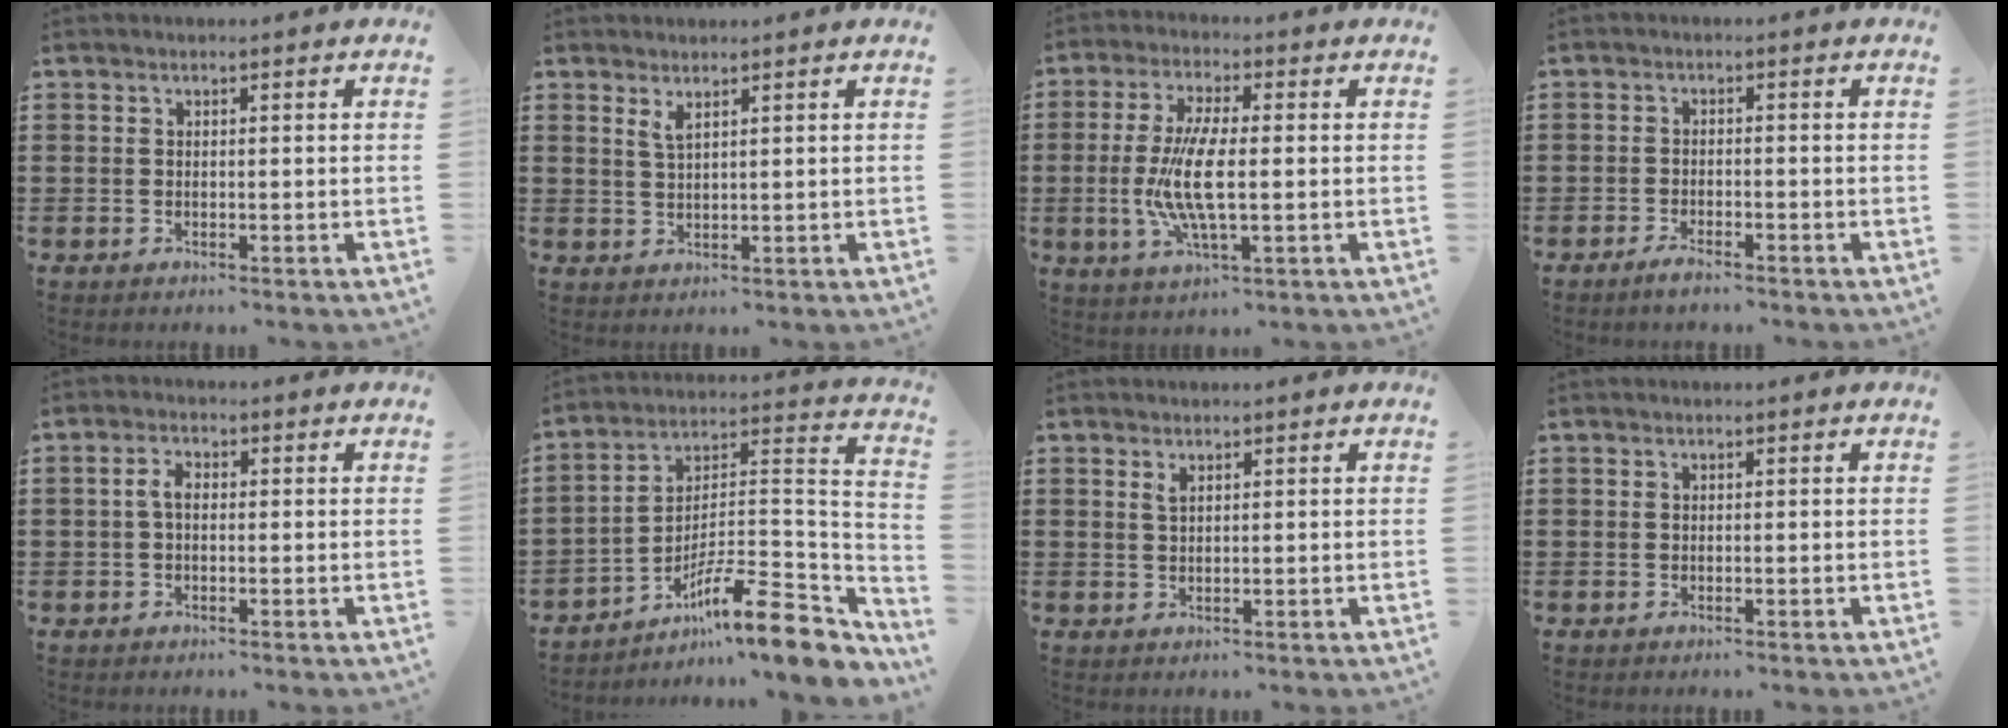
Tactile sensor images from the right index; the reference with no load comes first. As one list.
[{"total": 1.9, "force": [1.4, 0.3, 1.2], "torque": [-0.026, 0.002, 0.025]}, {"total": 9.2, "force": [-0.9, 2.6, 8.7], "torque": [-0.188, -0.014, -0.021]}, {"total": 1.9, "force": [-1.6, 0.2, 0.9], "torque": [-0.015, 0.002, -0.031]}, {"total": 2.5, "force": [-0.1, 1.2, 2.1], "torque": [-0.049, 0.002, -0.006]}, {"total": 13.0, "force": [-8.2, 3.6, 9.5], "torque": [-0.130, 0.004, -0.150]}, {"total": 1.1, "force": [0.7, 0.4, 0.8], "torque": [-0.017, 0.004, 0.013]}, {"total": 0.0}]